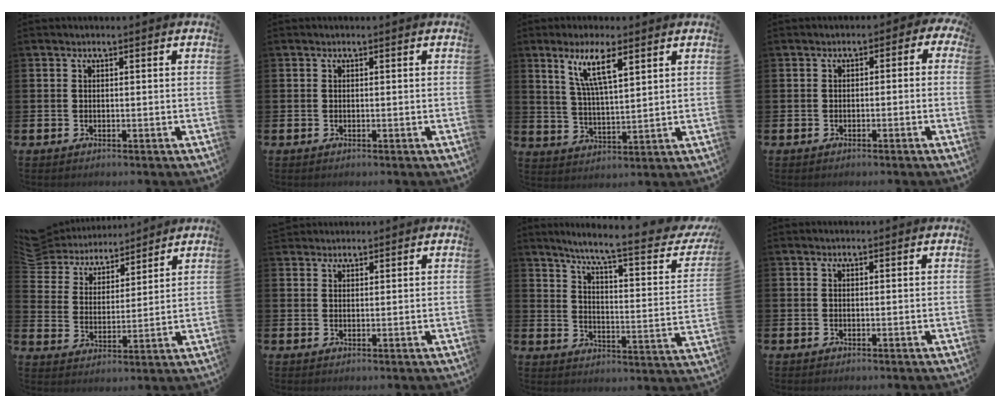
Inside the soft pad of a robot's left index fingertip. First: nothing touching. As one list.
[{"total": 0.0}, {"total": 7.9, "force": [5.3, 1.8, 5.6], "torque": [-0.107, -0.013, 0.086]}, {"total": 1.8, "force": [-1.5, 0.8, 0.3], "torque": [-0.007, 0.006, -0.037]}, {"total": 6.7, "force": [6.2, 2.5, 0.1], "torque": [-0.046, -0.043, 0.110]}, {"total": 2.1, "force": [2.0, 0.6, -0.2], "torque": [0.008, -0.007, 0.037]}, {"total": 8.3, "force": [6.2, 1.1, 5.4], "torque": [-0.105, -0.049, 0.090]}, {"total": 0.6, "force": [0.6, 0.1, -0.1], "torque": [0.010, -0.004, 0.009]}]